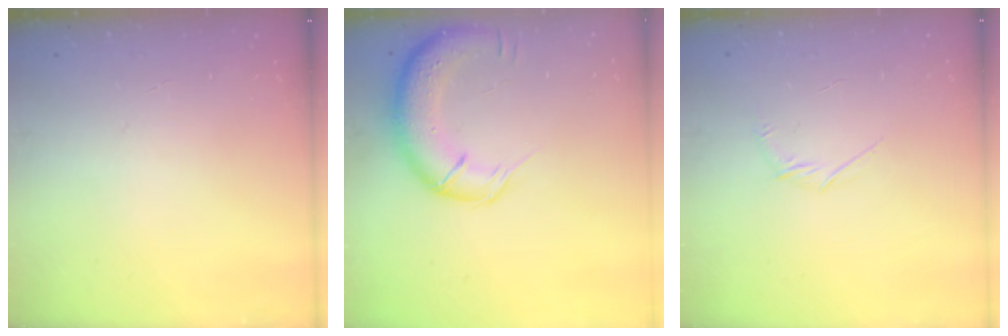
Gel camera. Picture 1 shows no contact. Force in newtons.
{"total": 14.0, "press": 13.7, "slide": 2.9}
{"total": 4.3, "press": 4.1, "slide": 1.1}